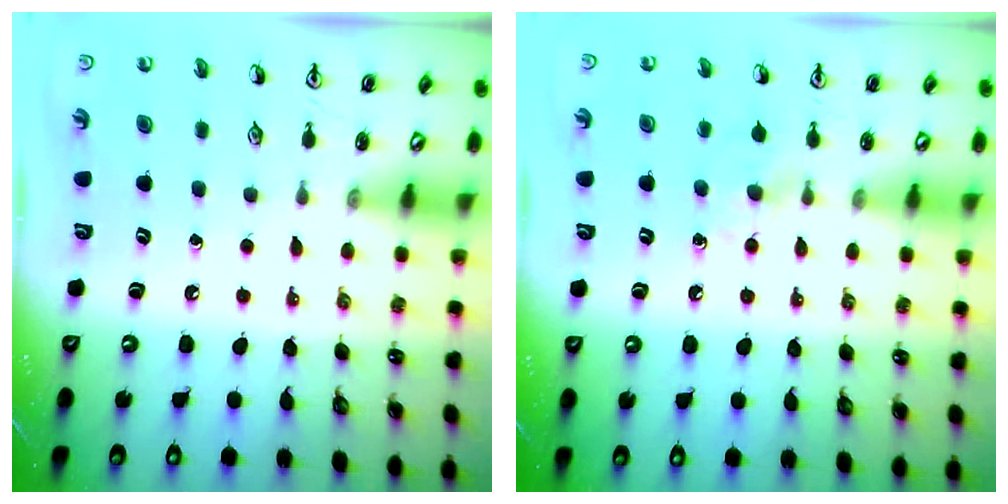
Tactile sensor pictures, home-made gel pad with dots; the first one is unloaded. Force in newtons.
{"total": 6.4, "press": 6.4, "slide": 0.8}